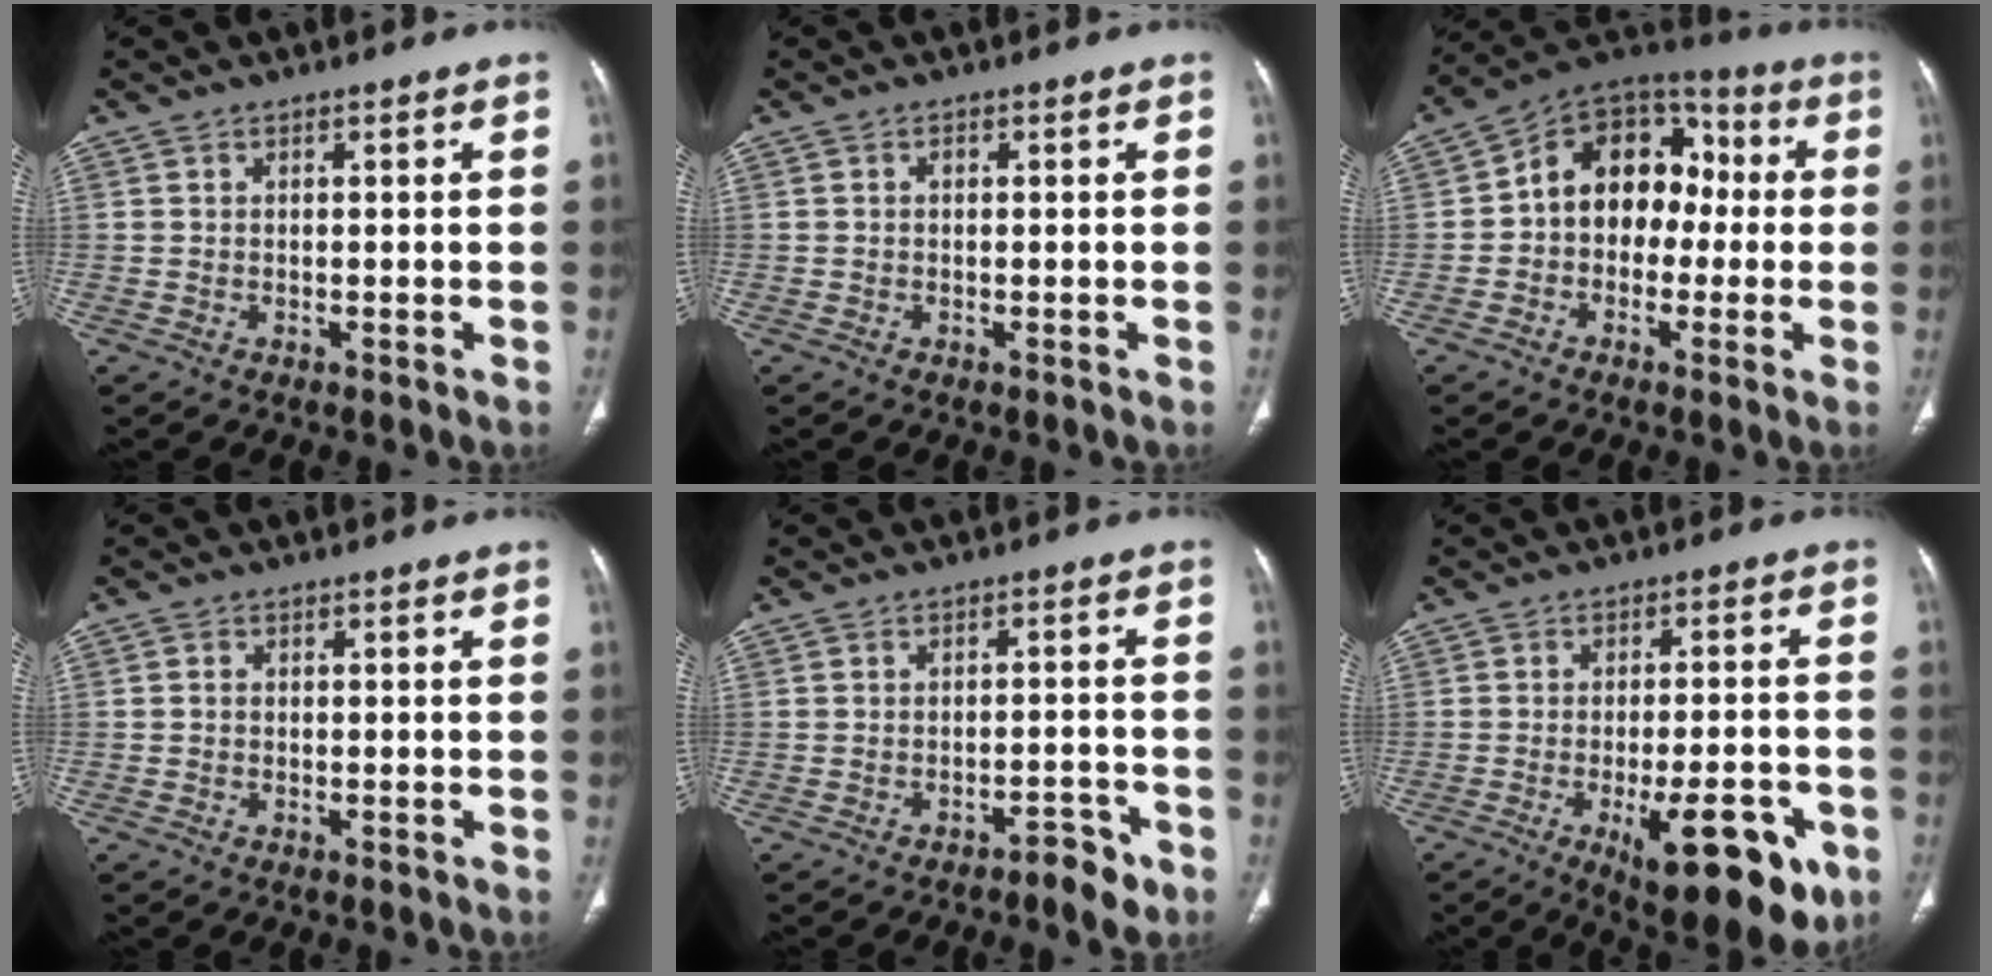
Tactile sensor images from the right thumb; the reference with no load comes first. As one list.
[{"total": 0.7, "force": [0.0, 0.6, 0.4], "torque": [-0.005, 0.002, -0.003]}, {"total": 14.1, "force": [-0.3, 10.9, 8.9], "torque": [-0.086, 0.050, -0.022]}, {"total": 0.8, "force": [-0.1, 0.8, 0.3], "torque": [-0.003, 0.003, -0.003]}, {"total": 4.2, "force": [-2.9, 1.7, 2.5], "torque": [-0.024, 0.027, -0.039]}, {"total": 16.5, "force": [-6.9, 6.1, 13.7], "torque": [-0.142, 0.018, -0.081]}]